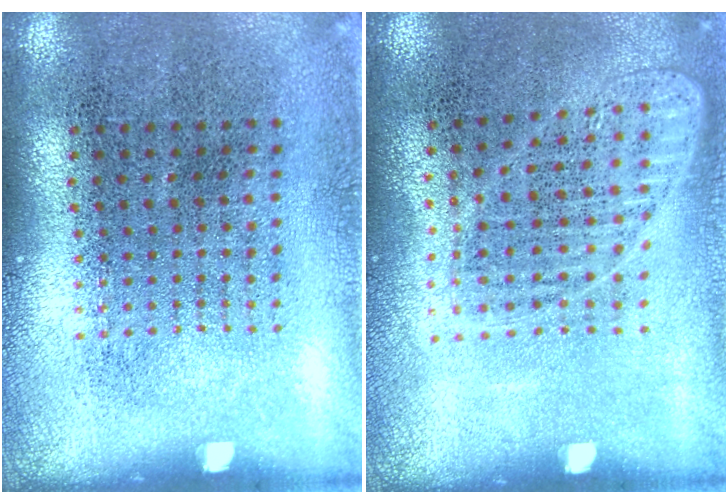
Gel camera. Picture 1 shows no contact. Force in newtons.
{"total": 1.1, "press": 1.1, "slide": 0.2}